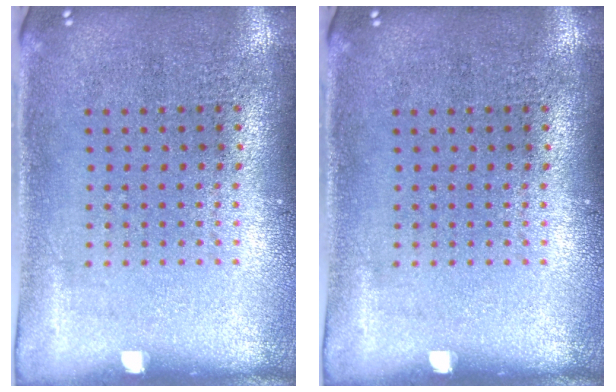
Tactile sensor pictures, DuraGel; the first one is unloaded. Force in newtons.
{"total": 0.0}